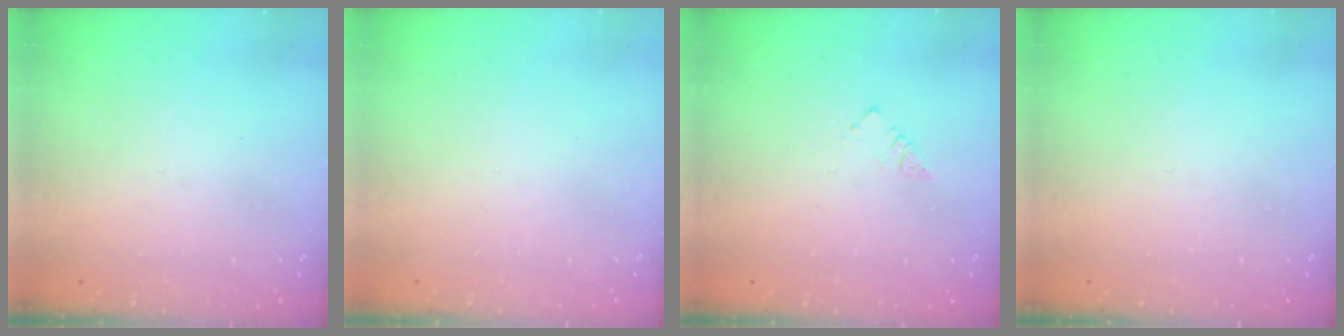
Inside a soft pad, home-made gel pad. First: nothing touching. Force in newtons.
{"total": 1.6, "press": 1.5, "slide": 0.1}
{"total": 2.9, "press": 2.9, "slide": 0.4}
{"total": 0.0}